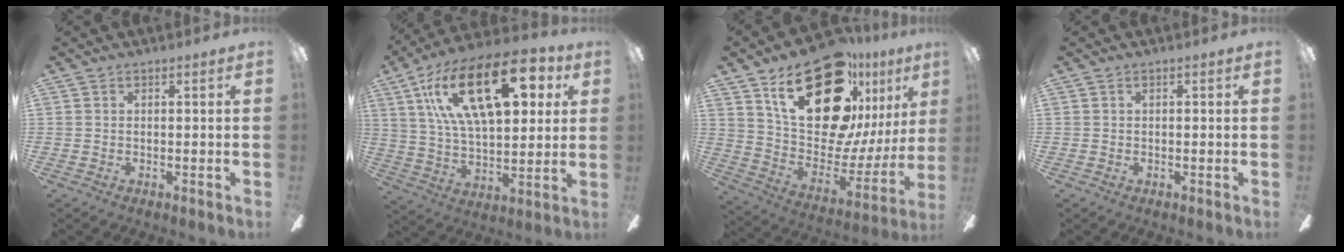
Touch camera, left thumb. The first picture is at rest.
{"total": 26.0, "force": [11.3, 12.4, 19.9], "torque": [-0.344, -0.035, 0.183]}
{"total": 30.4, "force": [16.7, 15.5, 20.1], "torque": [-0.317, -0.102, 0.310]}
{"total": 0.0}